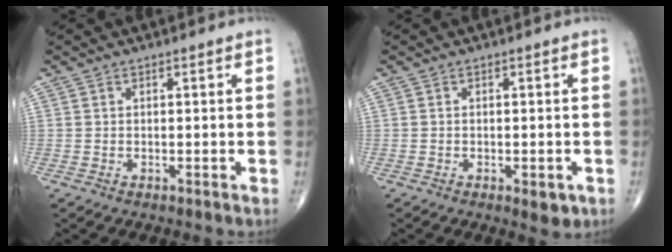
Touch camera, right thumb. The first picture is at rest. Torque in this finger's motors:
{"motor_torque": [0.68, 0.36, -0.09, -0.06, 0.10]}